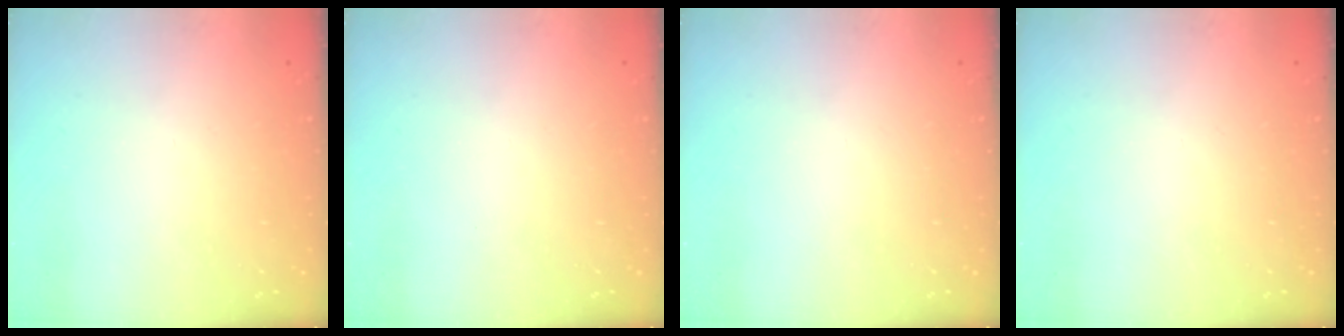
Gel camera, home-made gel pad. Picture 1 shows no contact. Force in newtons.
{"total": 0.0}
{"total": 0.0}
{"total": 0.0}